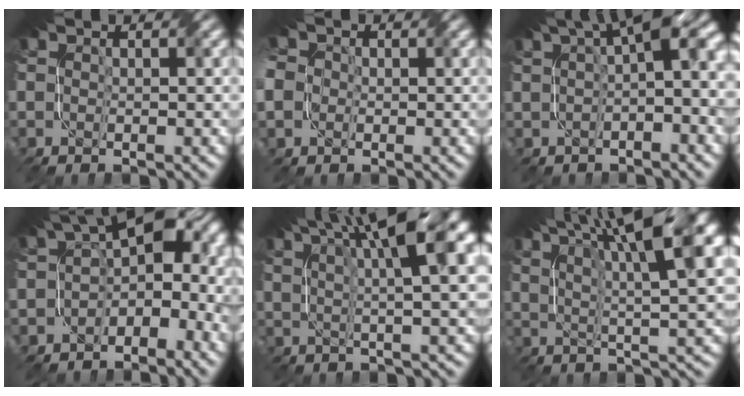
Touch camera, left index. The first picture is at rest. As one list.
[{"total": 6.2, "force": [-0.3, 5.9, 2.0], "torque": [-0.065, 0.015, -0.049]}, {"total": 6.2, "force": [1.9, 1.9, 5.6], "torque": [-0.070, 0.026, 0.021]}, {"total": 8.5, "force": [-0.8, 5.5, 6.4], "torque": [-0.074, 0.009, -0.024]}, {"total": 10.2, "force": [5.1, 2.5, 8.4], "torque": [-0.102, 0.030, 0.074]}, {"total": 11.3, "force": [6.3, 2.4, 9.0], "torque": [-0.130, 0.023, 0.103]}]